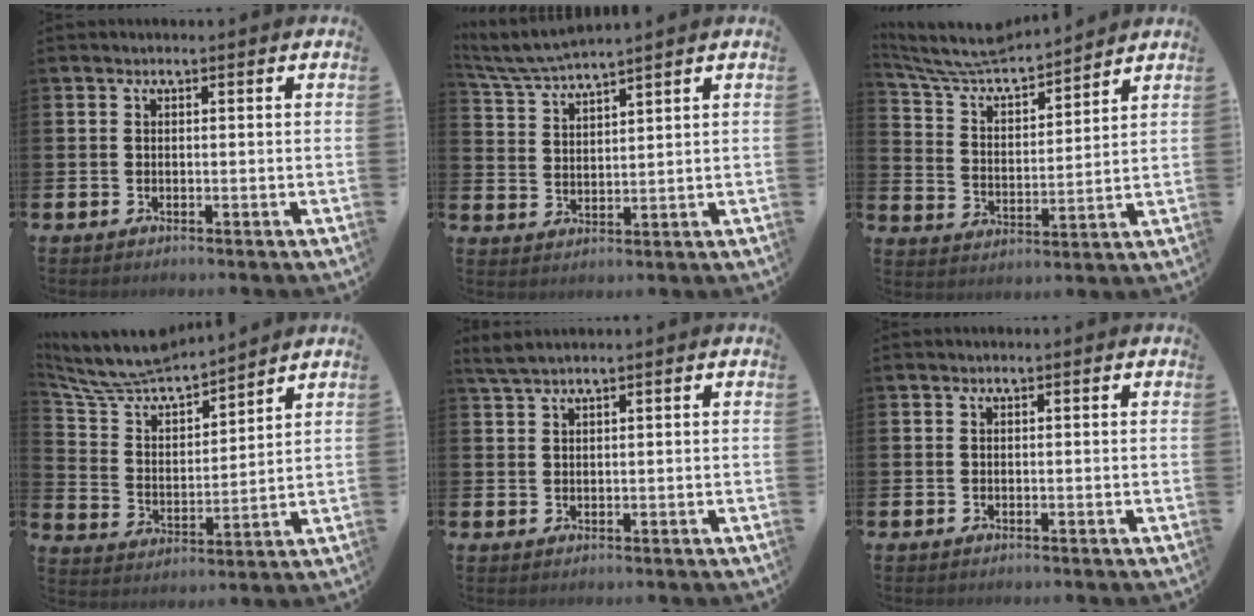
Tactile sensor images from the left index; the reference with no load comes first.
{"total": 4.4, "force": [4.3, -0.4, 0.7], "torque": [-0.037, -0.022, 0.076]}
{"total": 7.1, "force": [6.8, 1.3, 1.7], "torque": [-0.073, -0.053, 0.116]}
{"total": 7.8, "force": [7.4, 1.7, 1.8], "torque": [-0.079, -0.057, 0.129]}
{"total": 1.9, "force": [1.6, 0.0, 0.9], "torque": [-0.027, 0.005, 0.031]}
{"total": 0.0}